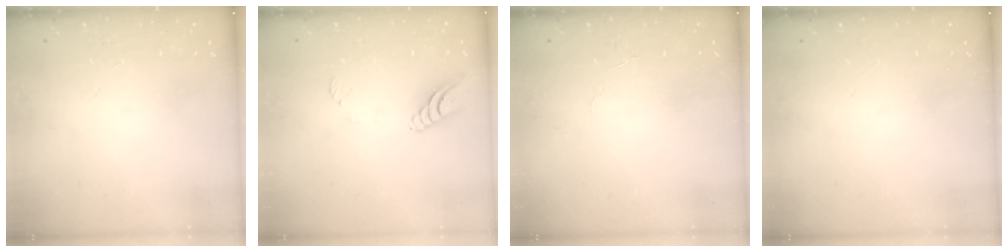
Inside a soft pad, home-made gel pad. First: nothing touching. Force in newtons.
{"total": 8.8, "press": 8.8, "slide": 0.9}
{"total": 3.6, "press": 3.6, "slide": 0.3}
{"total": 0.0}